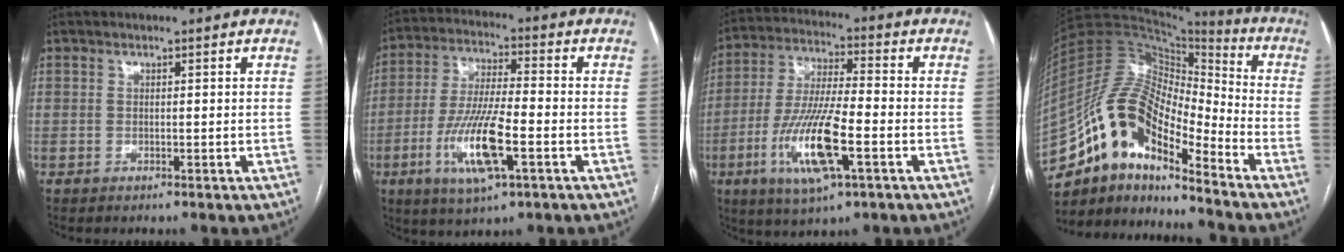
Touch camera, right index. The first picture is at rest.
{"total": 12.8, "force": [-4.4, 2.2, 11.8], "torque": [-0.239, -0.013, -0.079]}
{"total": 14.3, "force": [-5.0, 2.4, 13.2], "torque": [-0.271, -0.014, -0.088]}
{"total": 16.1, "force": [-10.8, 5.1, 10.9], "torque": [-0.201, 0.043, -0.192]}